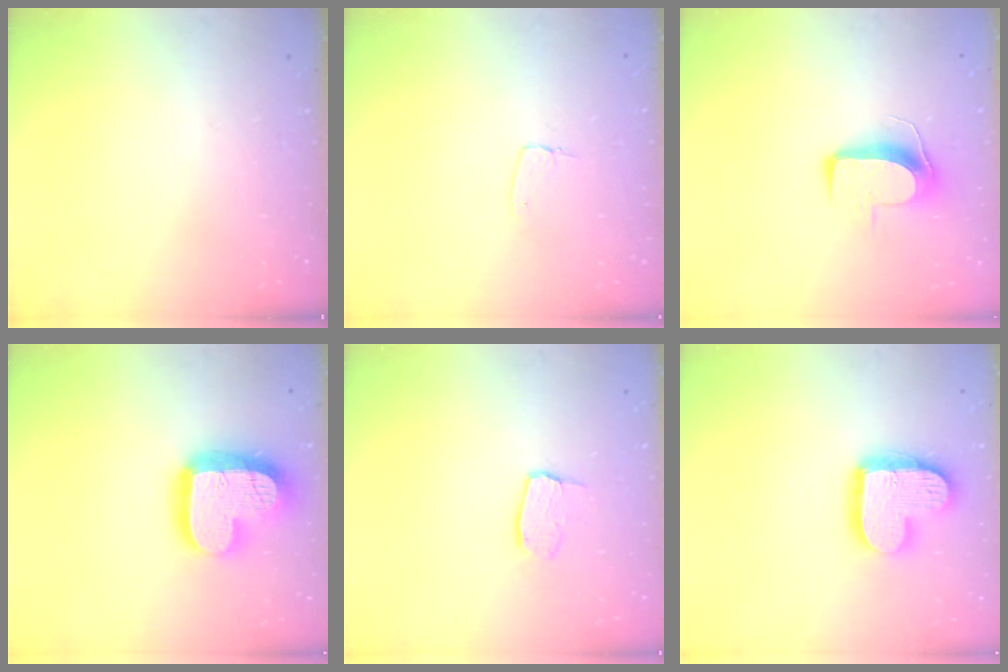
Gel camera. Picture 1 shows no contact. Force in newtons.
{"total": 4.4, "press": 4.4, "slide": 0.3}
{"total": 8.8, "press": 8.8, "slide": 0.2}
{"total": 20.3, "press": 20.2, "slide": 1.7}
{"total": 6.1, "press": 6.0, "slide": 0.4}
{"total": 14.9, "press": 14.9, "slide": 1.1}